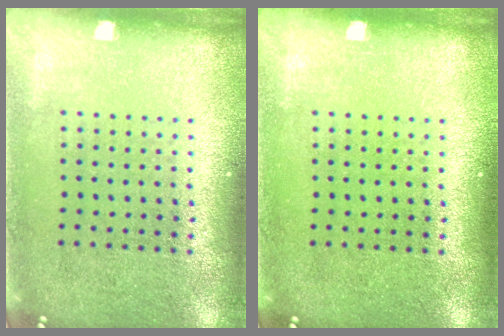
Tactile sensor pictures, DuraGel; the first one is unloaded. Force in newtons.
{"total": 0.0}